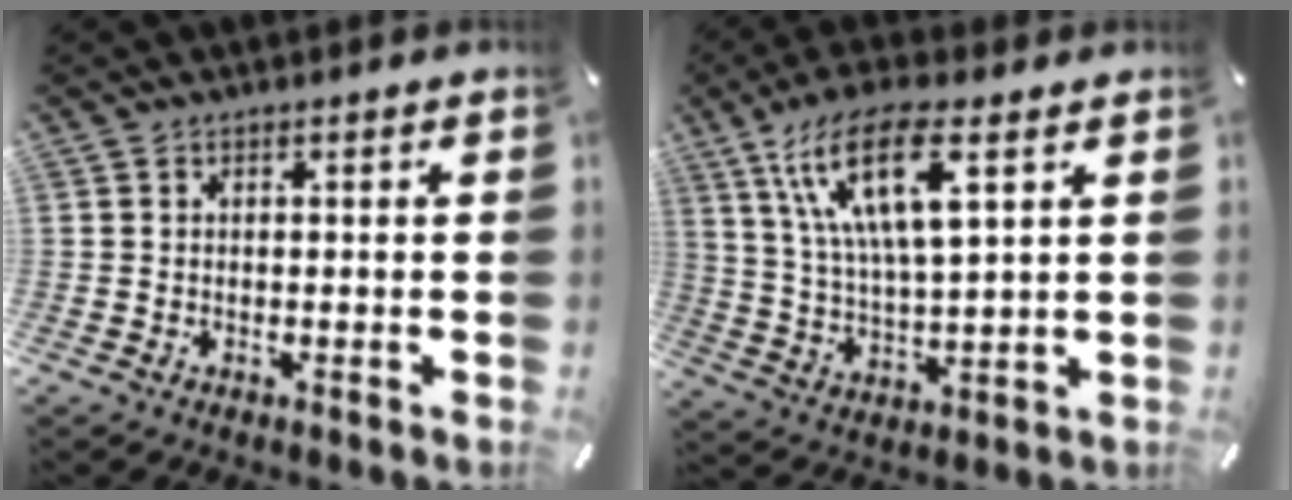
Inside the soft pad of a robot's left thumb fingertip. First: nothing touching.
{"total": 15.1, "force": [7.3, 5.1, 12.2], "torque": [-0.262, -0.006, 0.124]}